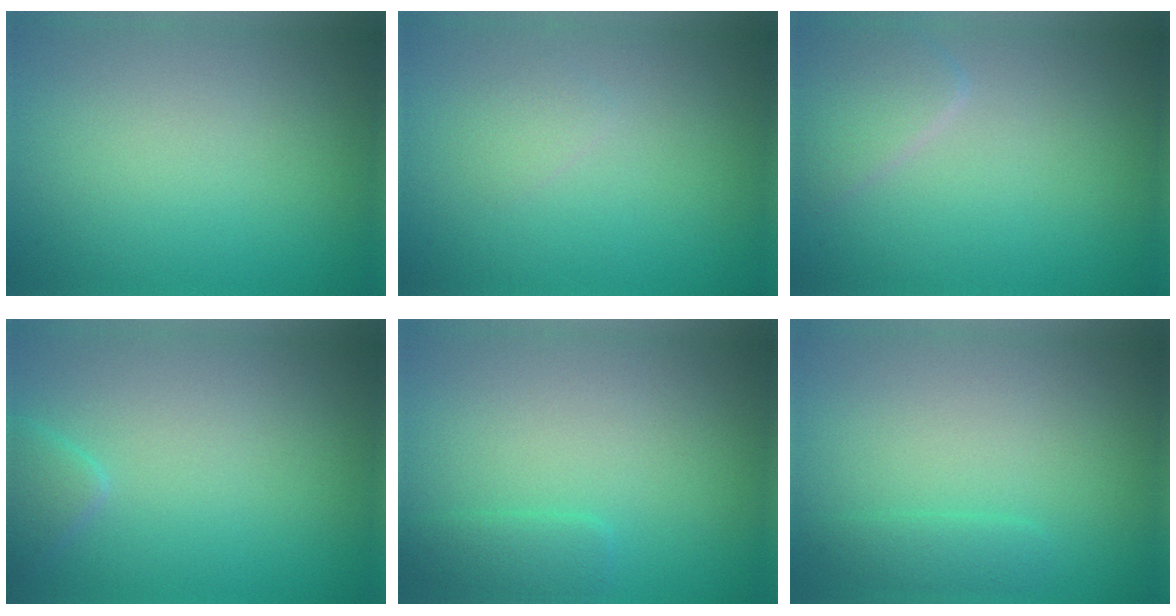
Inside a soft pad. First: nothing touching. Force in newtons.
{"total": 0.9, "press": 0.9, "slide": 0.1}
{"total": 2.2, "press": 2.2, "slide": 0.1}
{"total": 1.4, "press": 1.4, "slide": 0.1}
{"total": 1.6, "press": 1.6, "slide": 0.0}
{"total": 1.4, "press": 1.4, "slide": 0.1}